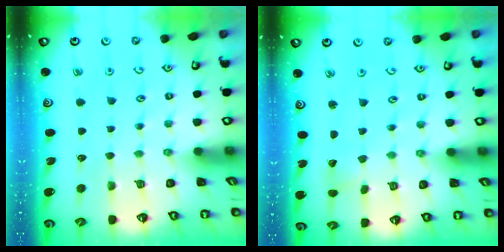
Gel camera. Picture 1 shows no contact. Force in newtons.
{"total": 2.0, "press": 2.0, "slide": 0.2}